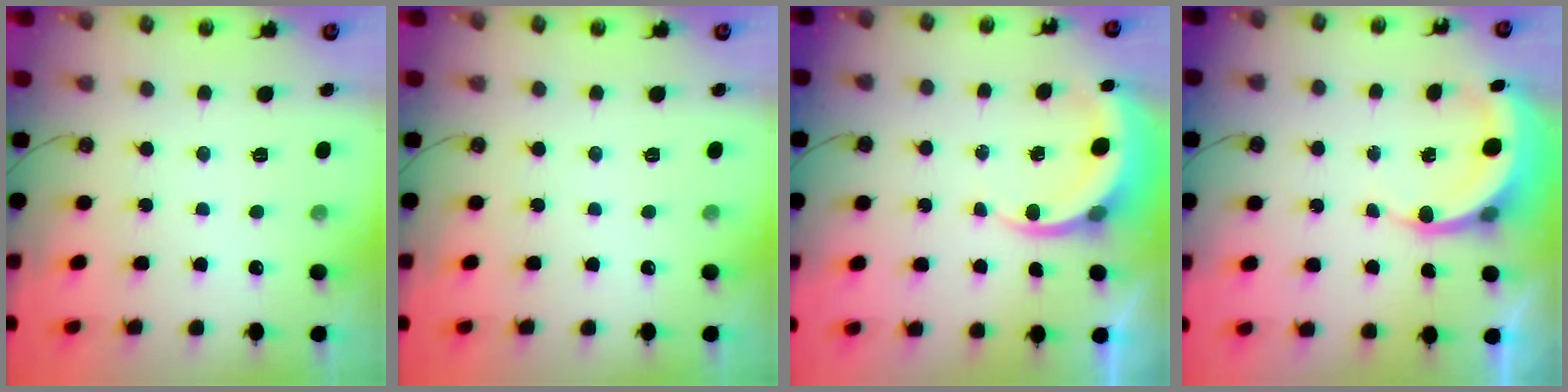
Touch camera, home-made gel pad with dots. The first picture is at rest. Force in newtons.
{"total": 0.0}
{"total": 5.5, "press": 5.5, "slide": 0.3}
{"total": 6.0, "press": 5.8, "slide": 1.4}